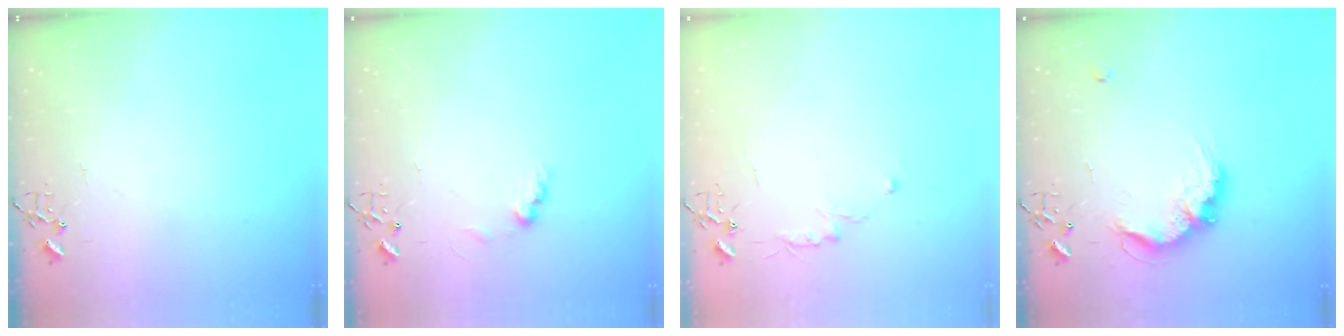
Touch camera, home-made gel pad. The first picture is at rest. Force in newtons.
{"total": 6.6, "press": 6.5, "slide": 0.9}
{"total": 5.5, "press": 5.5, "slide": 0.6}
{"total": 12.6, "press": 12.6, "slide": 0.4}